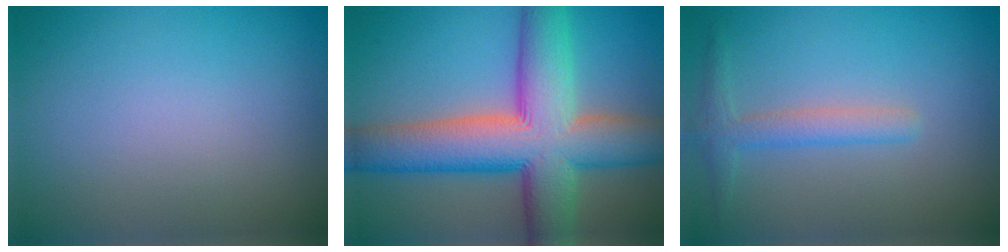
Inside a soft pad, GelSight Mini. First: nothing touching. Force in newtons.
{"total": 12.3, "press": 12.3, "slide": 0.6}
{"total": 2.2, "press": 2.2, "slide": 0.1}